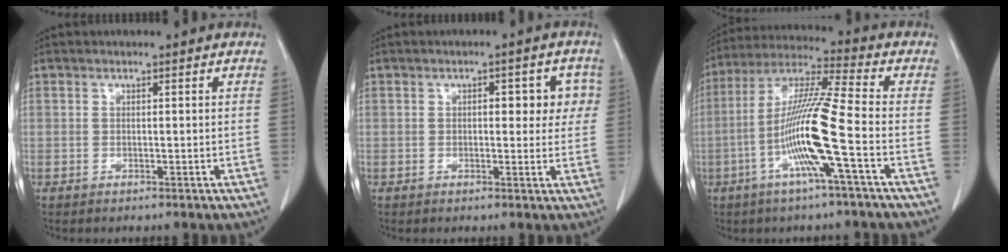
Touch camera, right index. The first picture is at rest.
{"total": 5.3, "force": [1.2, 2.7, 4.5], "torque": [-0.040, 0.018, 0.012]}
{"total": 13.4, "force": [-4.0, -1.0, 12.7], "torque": [-0.254, -0.001, -0.087]}